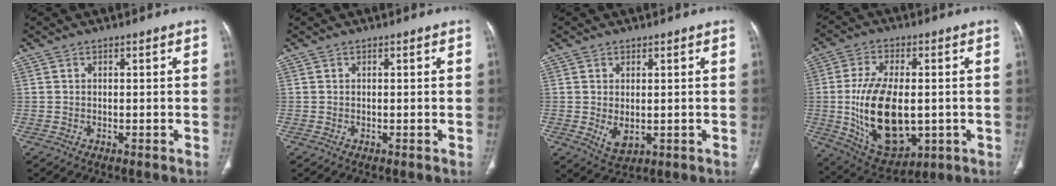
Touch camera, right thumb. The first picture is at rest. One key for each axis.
{"total": 0.0}
{"total": 4.0, "fx": -0.3, "fy": 2.3, "fz": 3.3, "tx": -0.052, "ty": -0.009, "tz": 0.010}
{"total": 18.8, "fx": -1.7, "fy": 10.2, "fz": 15.6, "tx": -0.275, "ty": -0.008, "tz": -0.005}